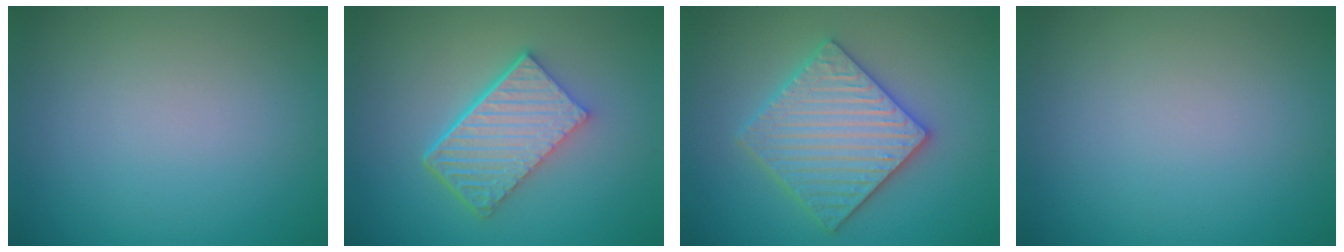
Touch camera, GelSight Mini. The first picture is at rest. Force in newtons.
{"total": 6.2, "press": 4.3, "slide": 4.4}
{"total": 5.9, "press": 5.8, "slide": 1.1}
{"total": 0.0}